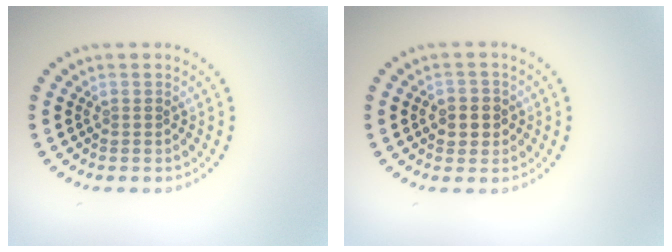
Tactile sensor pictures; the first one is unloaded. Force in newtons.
{"total": 2.3, "press": 2.3, "slide": 0.5}